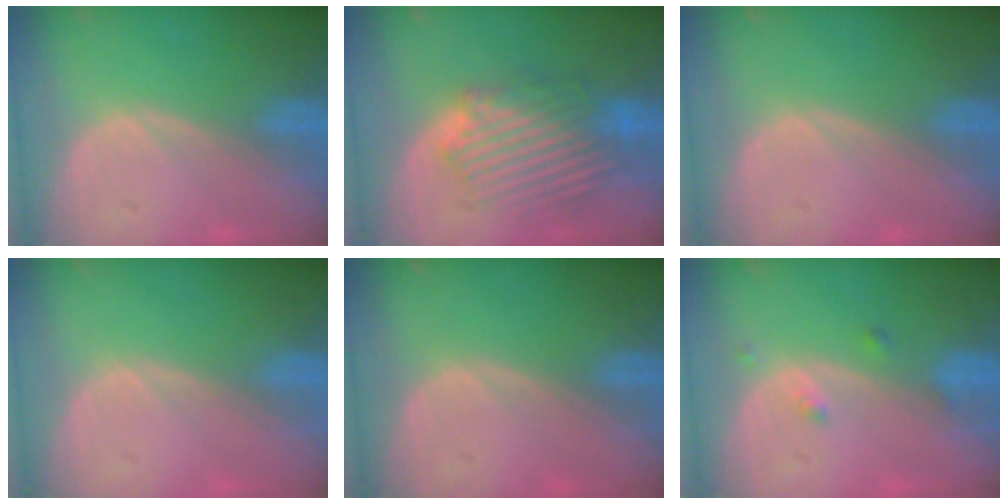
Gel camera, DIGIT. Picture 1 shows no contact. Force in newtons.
{"total": 9.0, "press": 8.6, "slide": 2.7}
{"total": 0.0}
{"total": 0.0}
{"total": 0.0}
{"total": 1.6, "press": 1.5, "slide": 0.1}